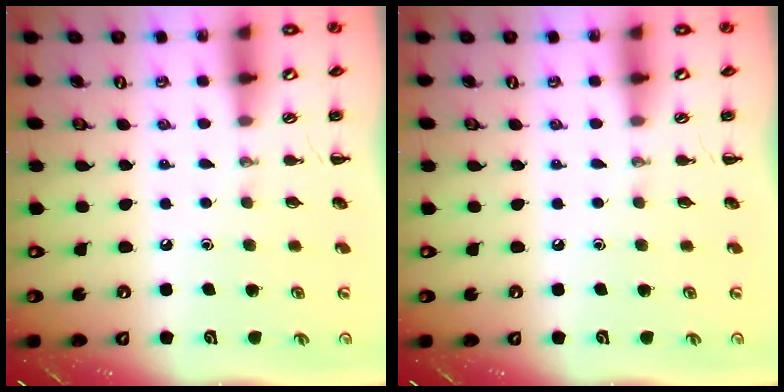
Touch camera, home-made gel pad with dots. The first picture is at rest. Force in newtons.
{"total": 0.0}